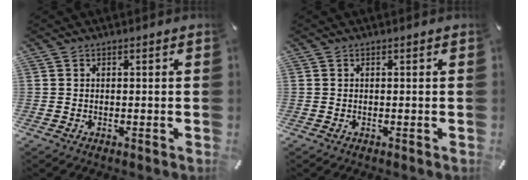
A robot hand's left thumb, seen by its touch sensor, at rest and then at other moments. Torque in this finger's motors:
{"motor_torque": [-0.05, 0.10, -0.05, -0.02, 0.03]}